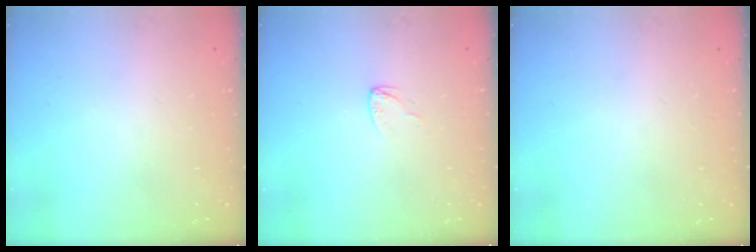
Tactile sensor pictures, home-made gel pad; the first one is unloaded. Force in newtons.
{"total": 2.7, "press": 2.7, "slide": 0.2}
{"total": 0.0}